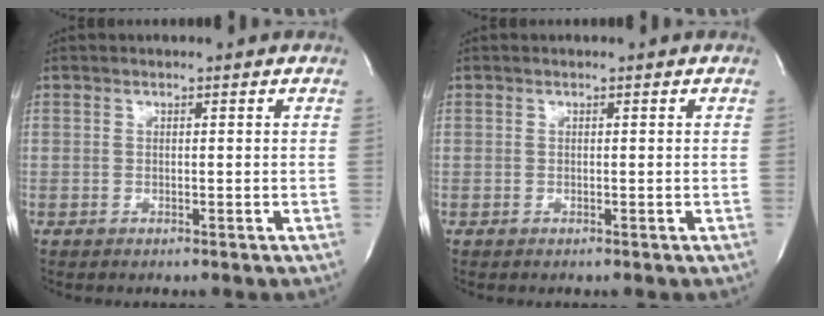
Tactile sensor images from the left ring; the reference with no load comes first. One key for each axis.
{"total": 0.0}